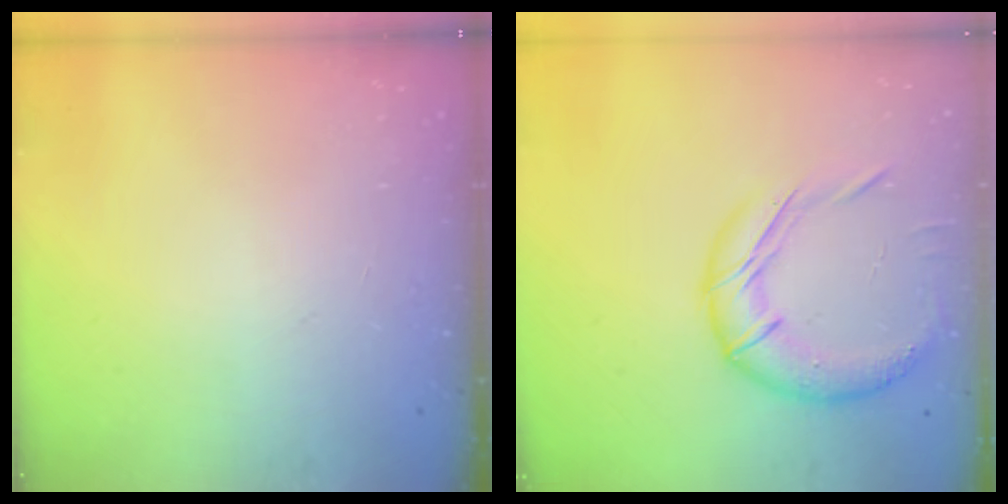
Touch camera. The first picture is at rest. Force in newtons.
{"total": 15.8, "press": 15.7, "slide": 1.7}